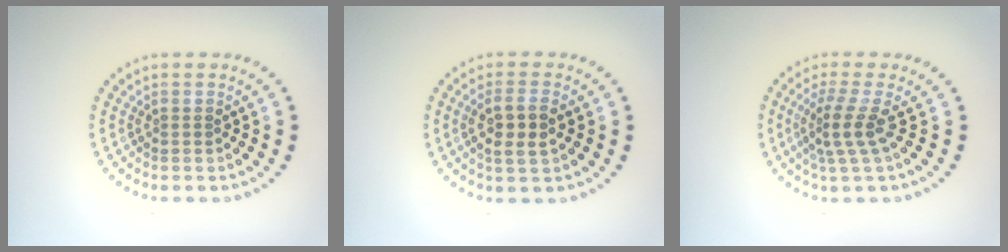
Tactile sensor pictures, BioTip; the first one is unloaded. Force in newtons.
{"total": 3.0, "press": 2.8, "slide": 0.9}
{"total": 2.9, "press": 2.0, "slide": 2.1}